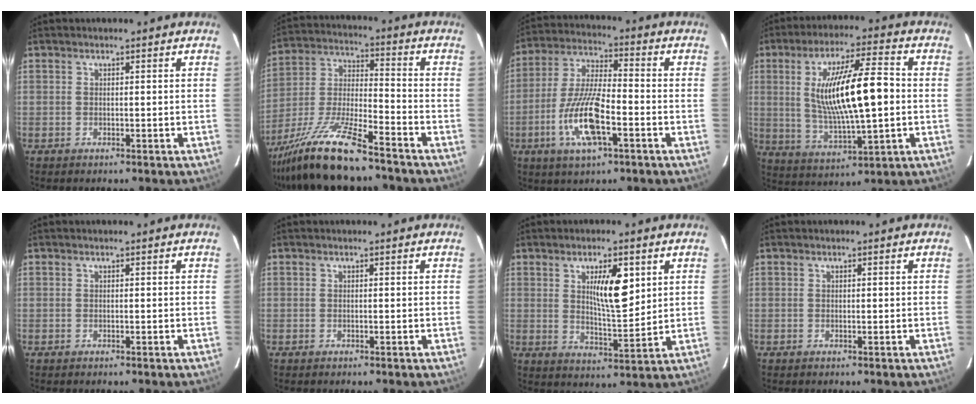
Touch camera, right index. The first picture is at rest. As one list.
[{"total": 14.8, "force": [-11.7, 1.4, 9.1], "torque": [-0.190, -0.021, -0.217]}, {"total": 12.4, "force": [-4.5, 2.8, 11.2], "torque": [-0.231, -0.004, -0.081]}, {"total": 15.6, "force": [0.9, 2.6, 15.4], "torque": [-0.285, 0.007, 0.019]}, {"total": 0.0}, {"total": 0.0}, {"total": 8.3, "force": [3.0, 2.0, 7.5], "torque": [-0.123, -0.005, 0.053]}, {"total": 0.0}]